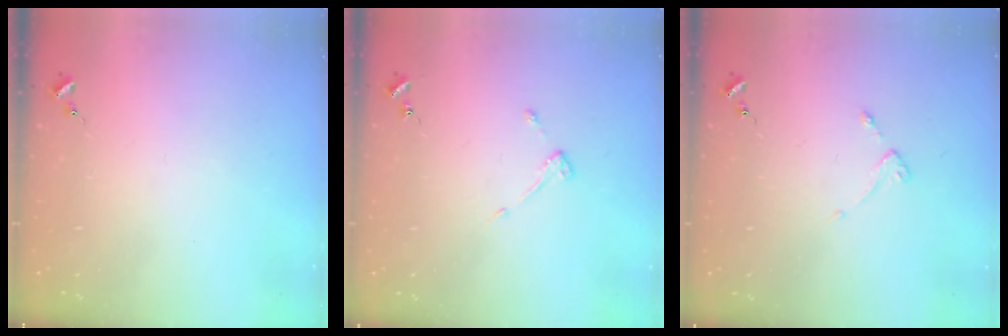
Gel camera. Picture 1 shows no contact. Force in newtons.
{"total": 2.9, "press": 2.9, "slide": 0.5}
{"total": 2.7, "press": 2.6, "slide": 0.5}